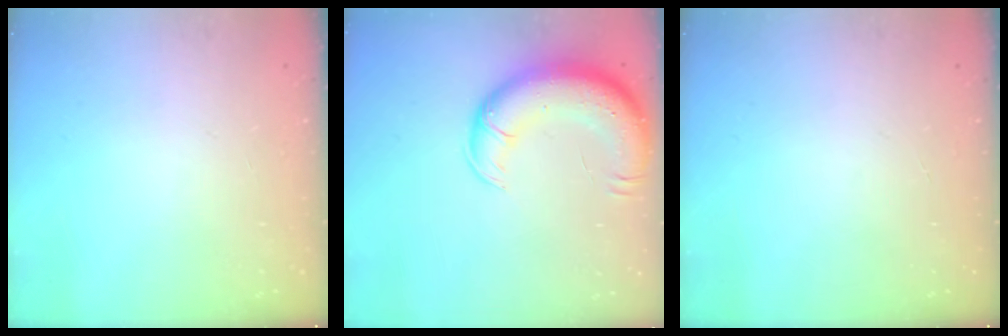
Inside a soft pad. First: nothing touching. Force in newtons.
{"total": 15.7, "press": 15.3, "slide": 3.9}
{"total": 0.0}